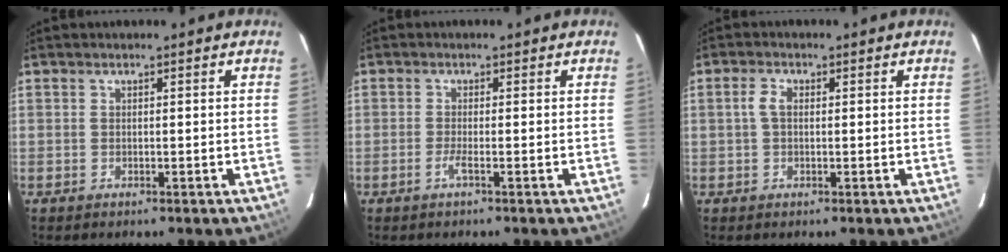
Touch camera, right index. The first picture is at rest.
{"total": 1.4, "force": [-0.8, -0.4, 1.0], "torque": [-0.021, -0.005, -0.017]}
{"total": 2.2, "force": [0.2, 1.3, 1.8], "torque": [-0.040, 0.007, 0.003]}